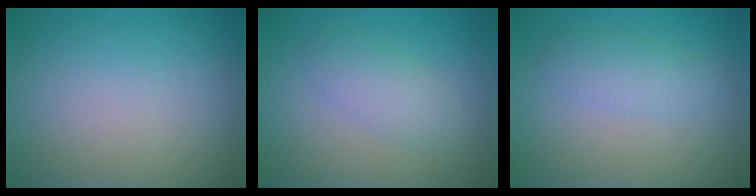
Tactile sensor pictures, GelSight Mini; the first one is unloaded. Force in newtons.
{"total": 2.5, "press": 2.5, "slide": 0.1}
{"total": 2.2, "press": 2.2, "slide": 0.1}